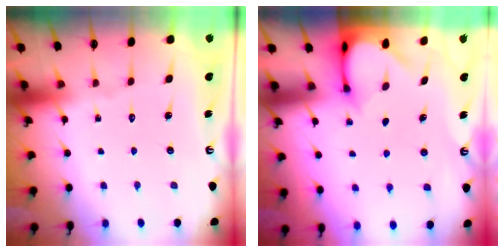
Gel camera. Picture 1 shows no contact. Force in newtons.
{"total": 3.4, "press": 3.3, "slide": 0.3}